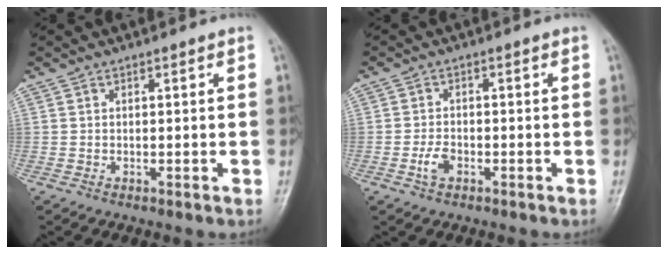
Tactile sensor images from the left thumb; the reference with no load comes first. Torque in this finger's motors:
{"motor_torque": [0.09, 0.50, 0.49, 0.25, 0.00]}